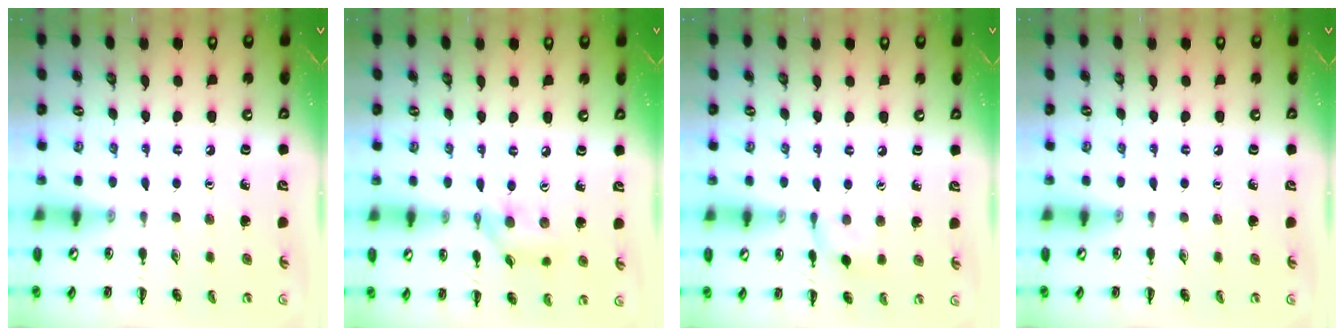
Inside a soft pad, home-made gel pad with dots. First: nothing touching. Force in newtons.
{"total": 9.3, "press": 9.3, "slide": 1.2}
{"total": 6.3, "press": 6.2, "slide": 1.1}
{"total": 0.0}